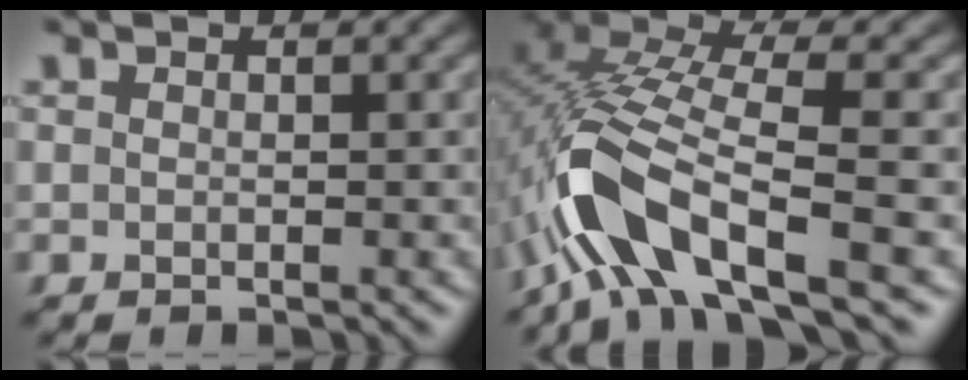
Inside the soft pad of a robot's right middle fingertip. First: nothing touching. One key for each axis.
{"total": 10.1, "fx": -3.8, "fy": 3.5, "fz": 8.7, "tx": -0.176, "ty": 0.011, "tz": -0.084}